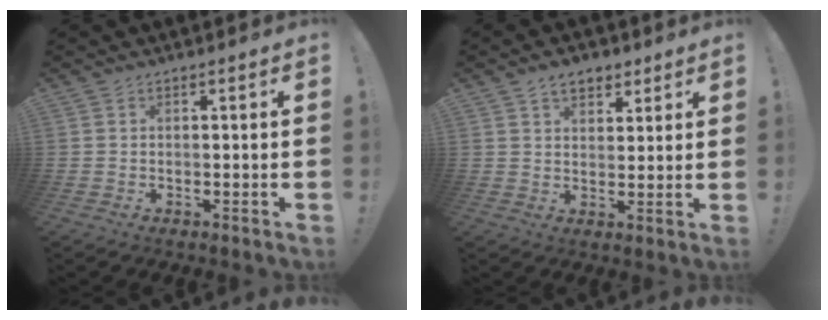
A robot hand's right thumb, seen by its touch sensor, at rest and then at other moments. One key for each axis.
{"total": 6.4, "fx": 4.1, "fy": 3.9, "fz": 3.0, "tx": -0.035, "ty": -0.014, "tz": 0.074}